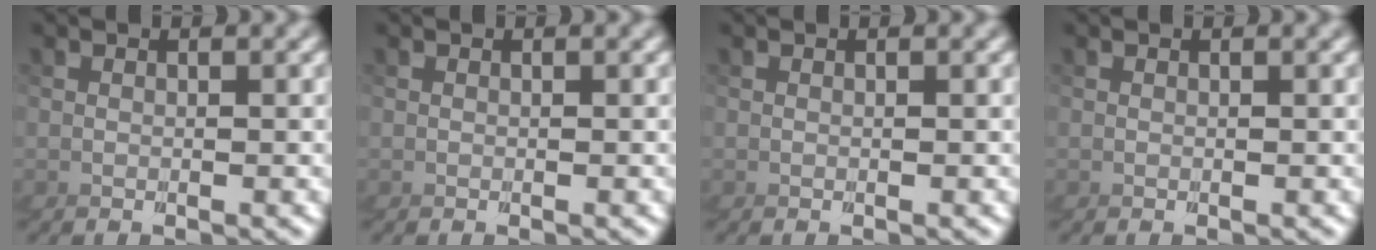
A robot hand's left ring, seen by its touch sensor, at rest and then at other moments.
{"total": 0.0}
{"total": 0.0}
{"total": 0.0}